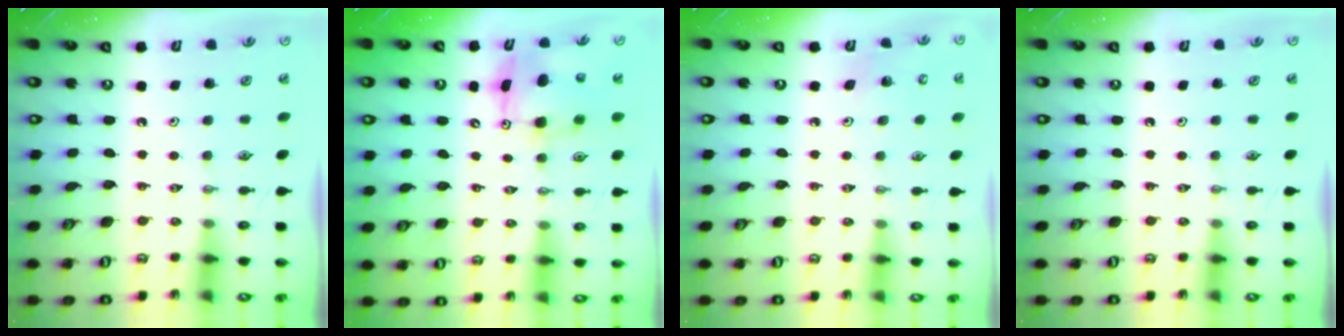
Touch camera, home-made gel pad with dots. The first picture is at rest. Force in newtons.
{"total": 8.7, "press": 8.6, "slide": 1.7}
{"total": 3.0, "press": 2.6, "slide": 1.6}
{"total": 0.0}